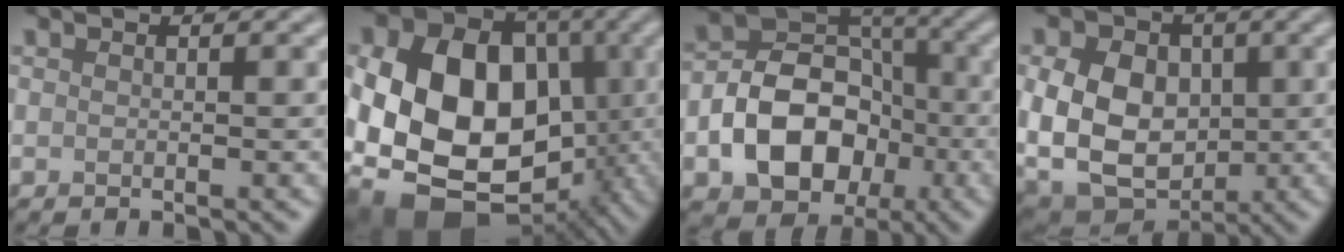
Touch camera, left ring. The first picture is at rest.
{"total": 16.9, "force": [-2.7, 12.5, 11.1], "torque": [-0.195, -0.002, -0.042]}
{"total": 9.5, "force": [-2.6, 7.0, 5.8], "torque": [-0.082, 0.003, -0.053]}
{"total": 12.9, "force": [0.6, 9.8, 8.4], "torque": [-0.146, 0.006, 0.003]}